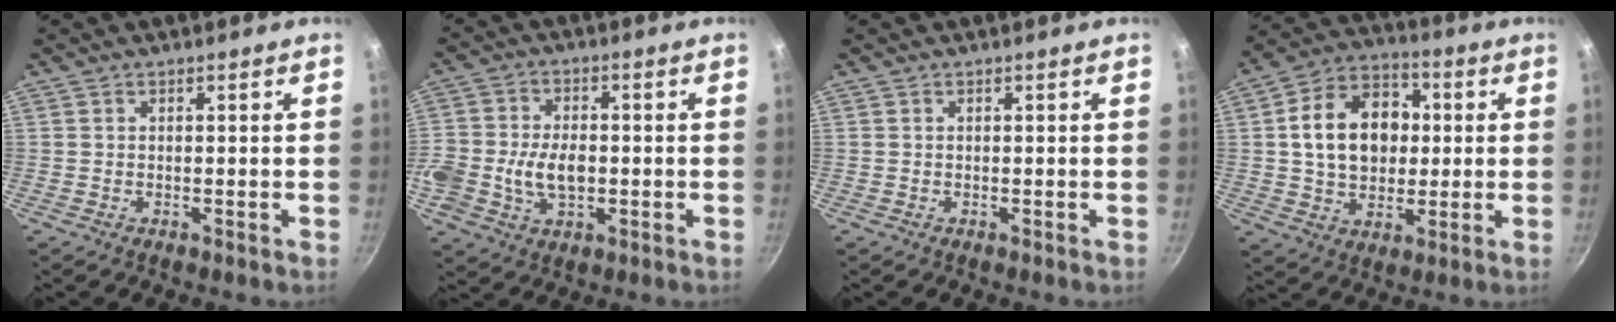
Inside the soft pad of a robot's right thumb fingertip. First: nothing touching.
{"total": 11.8, "force": [-1.8, 8.3, 8.2], "torque": [-0.167, 0.027, -0.038]}
{"total": 0.0}
{"total": 16.2, "force": [1.8, 12.2, 10.6], "torque": [-0.141, 0.022, 0.024]}